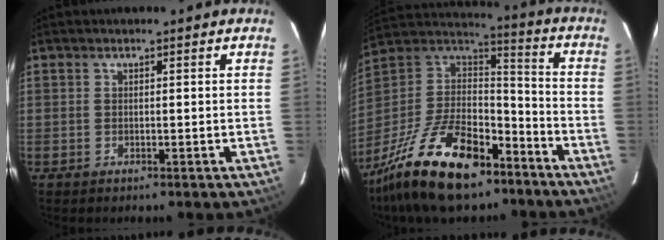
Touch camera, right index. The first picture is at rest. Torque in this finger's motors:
{"motor_torque": [0.98, -1.16, 1.03, 0.17]}